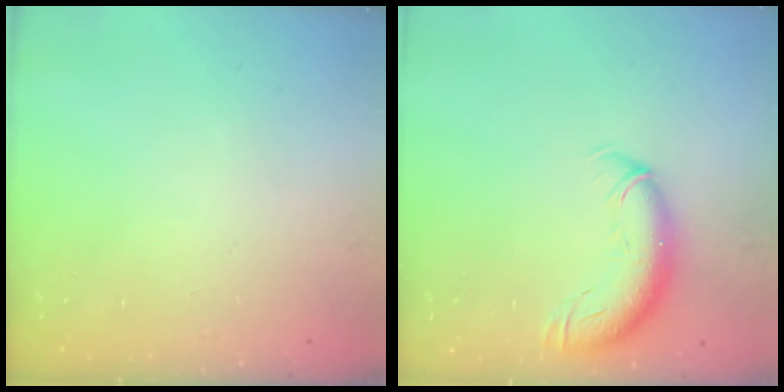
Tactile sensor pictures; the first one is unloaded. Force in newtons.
{"total": 12.1, "press": 11.7, "slide": 3.1}